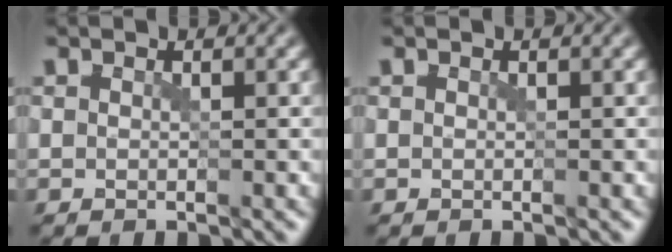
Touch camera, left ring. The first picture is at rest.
{"total": 0.0}